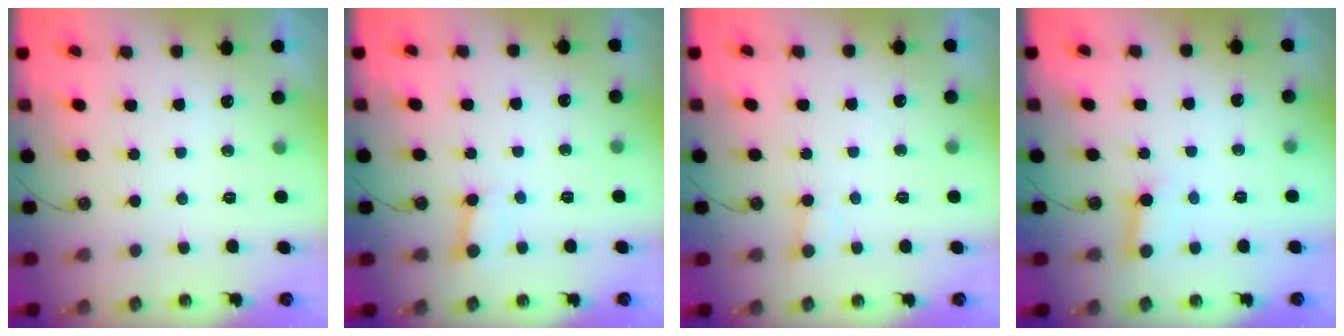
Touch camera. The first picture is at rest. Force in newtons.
{"total": 2.5, "press": 2.5, "slide": 0.1}
{"total": 3.7, "press": 3.7, "slide": 0.3}
{"total": 4.1, "press": 4.1, "slide": 0.6}